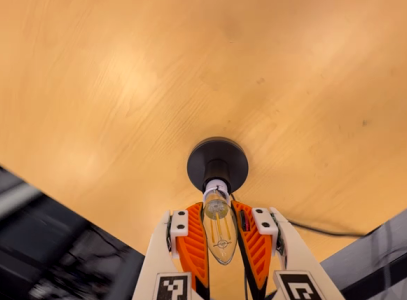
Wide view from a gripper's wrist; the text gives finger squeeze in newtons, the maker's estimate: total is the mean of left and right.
{"total": 22.3, "left": 21.8, "right": 22.8}